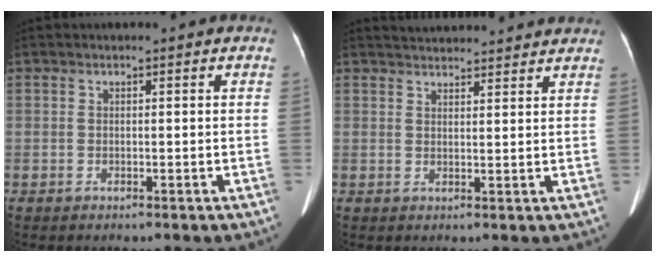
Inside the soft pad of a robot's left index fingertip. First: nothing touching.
{"total": 10.6, "force": [10.1, 1.6, 2.9], "torque": [-0.036, 0.028, 0.124]}